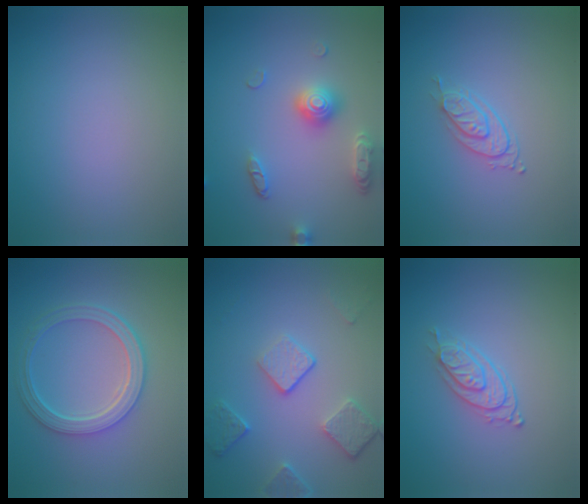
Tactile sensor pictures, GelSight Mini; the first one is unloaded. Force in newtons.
{"total": 3.5, "press": 3.1, "slide": 1.7}
{"total": 2.0, "press": 1.4, "slide": 1.4}
{"total": 5.1, "press": 3.8, "slide": 3.4}
{"total": 4.0, "press": 3.1, "slide": 2.5}
{"total": 2.5, "press": 2.1, "slide": 1.4}